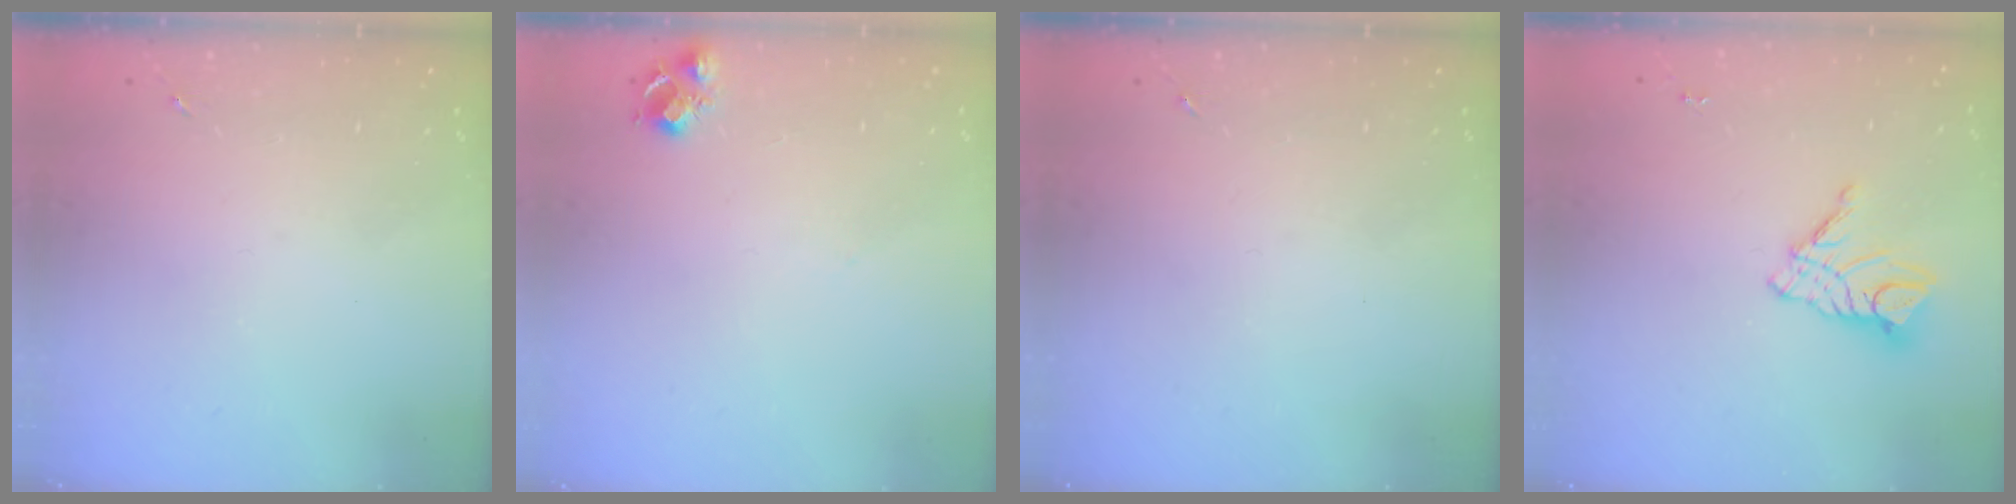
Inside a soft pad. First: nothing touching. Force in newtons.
{"total": 7.3, "press": 7.2, "slide": 0.8}
{"total": 0.0}
{"total": 10.8, "press": 10.7, "slide": 0.7}